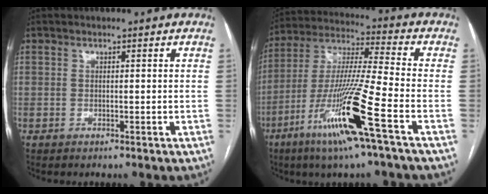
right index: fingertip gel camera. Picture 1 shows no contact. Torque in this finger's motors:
{"motor_torque": [1.68, -0.46, 1.05, 0.21]}